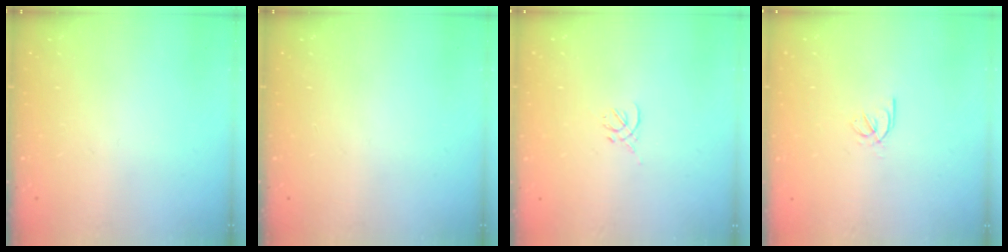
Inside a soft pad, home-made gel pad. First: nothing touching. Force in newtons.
{"total": 0.0}
{"total": 0.0}
{"total": 2.5, "press": 2.4, "slide": 0.5}